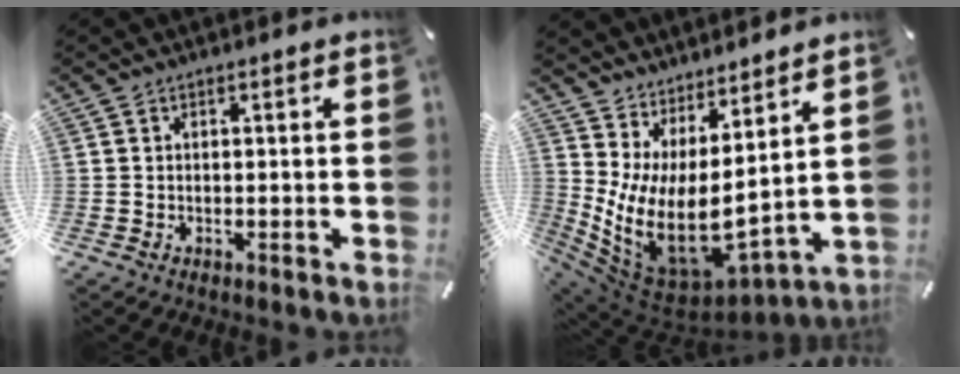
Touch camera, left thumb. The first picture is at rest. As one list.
[{"total": 12.8, "force": [0.0, 6.5, 11.0], "torque": [-0.240, -0.053, 0.008]}]